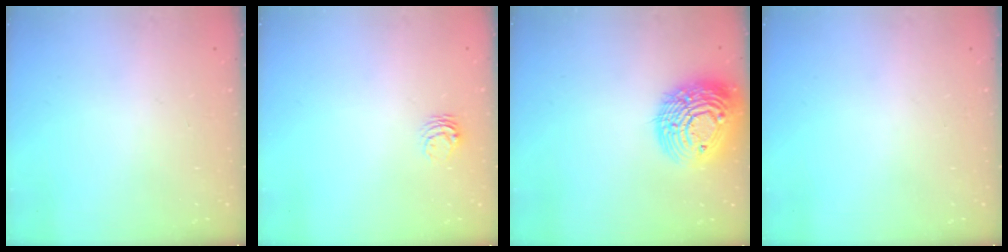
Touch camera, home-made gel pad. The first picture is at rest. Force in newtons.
{"total": 3.7, "press": 3.7, "slide": 0.2}
{"total": 20.6, "press": 20.5, "slide": 1.8}
{"total": 0.0}